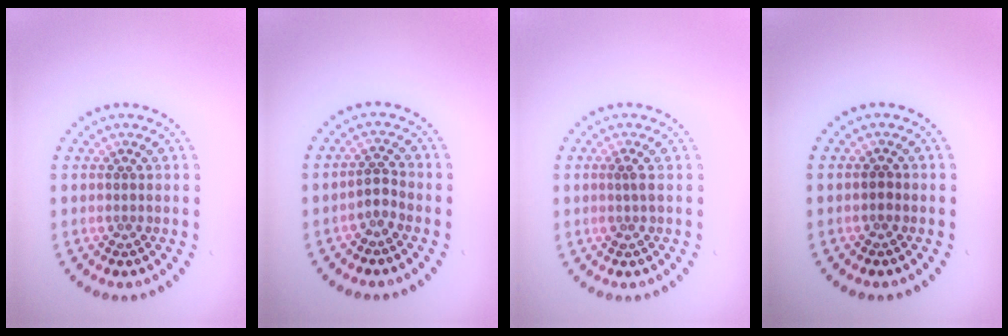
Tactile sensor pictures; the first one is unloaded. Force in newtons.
{"total": 1.4, "press": 0.9, "slide": 1.0}
{"total": 1.1, "press": 0.8, "slide": 0.7}
{"total": 0.7, "press": 0.6, "slide": 0.2}